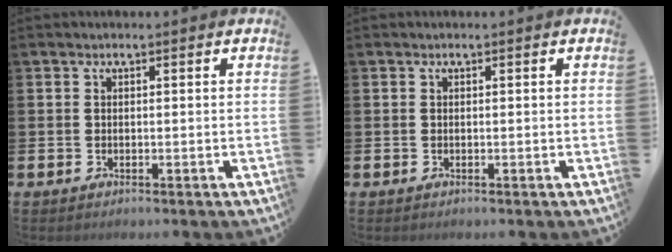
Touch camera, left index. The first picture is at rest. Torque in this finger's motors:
{"motor_torque": [0.00, 0.00, 0.00, 0.01]}